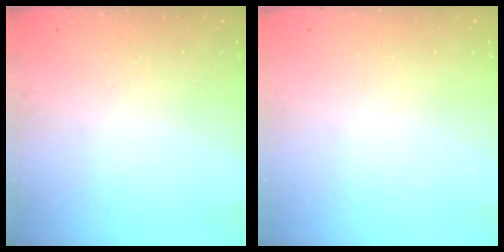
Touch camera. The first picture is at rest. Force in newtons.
{"total": 0.0}